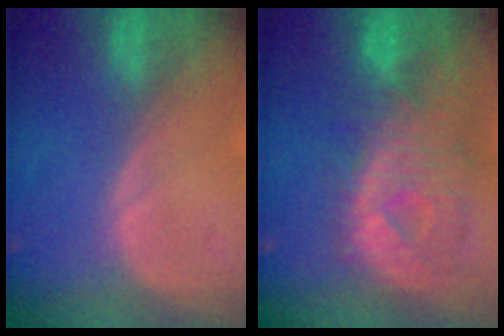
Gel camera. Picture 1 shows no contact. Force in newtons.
{"total": 10.8, "press": 9.7, "slide": 4.8}